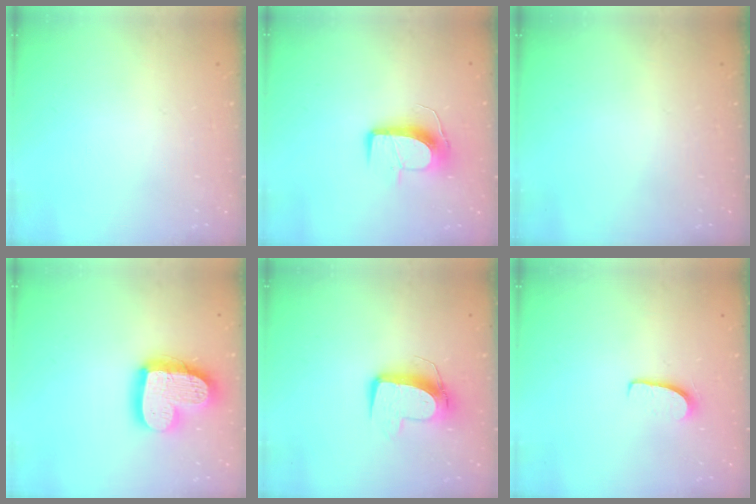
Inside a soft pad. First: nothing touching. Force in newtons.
{"total": 10.6, "press": 10.6, "slide": 0.1}
{"total": 0.0}
{"total": 17.7, "press": 17.6, "slide": 1.6}
{"total": 10.8, "press": 10.8, "slide": 0.7}
{"total": 5.8, "press": 5.8, "slide": 0.5}